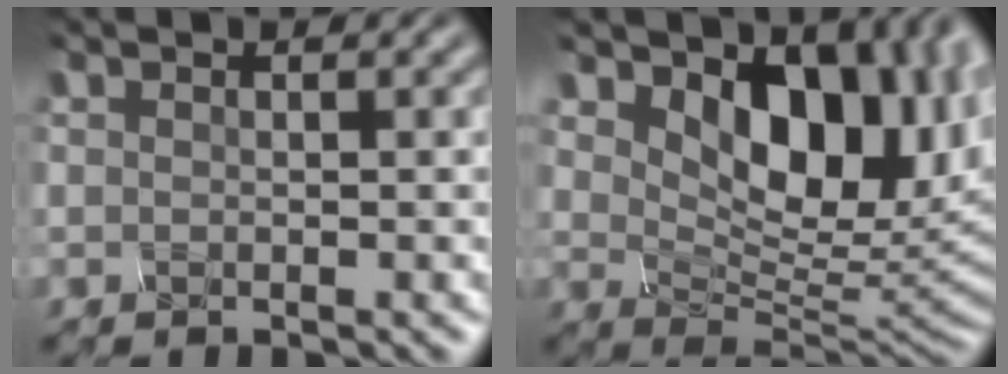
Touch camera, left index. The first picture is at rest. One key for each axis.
{"total": 9.1, "fx": 3.0, "fy": 5.6, "fz": 6.5, "tx": -0.108, "ty": -0.023, "tz": 0.064}